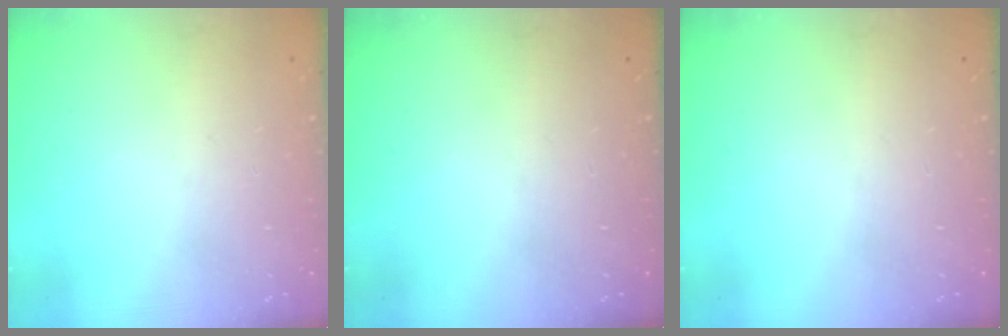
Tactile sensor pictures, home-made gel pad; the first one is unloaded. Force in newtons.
{"total": 0.0}
{"total": 0.0}